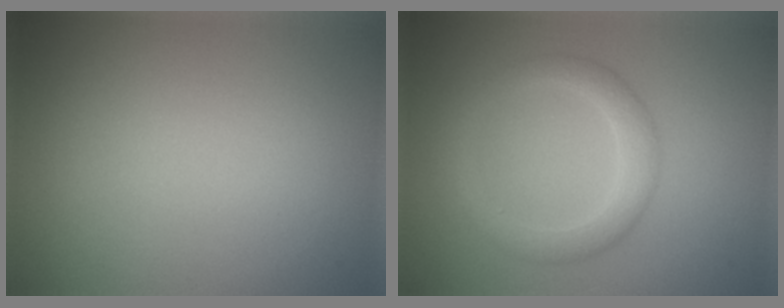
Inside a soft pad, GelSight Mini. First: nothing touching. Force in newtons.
{"total": 2.9, "press": 2.9, "slide": 0.1}